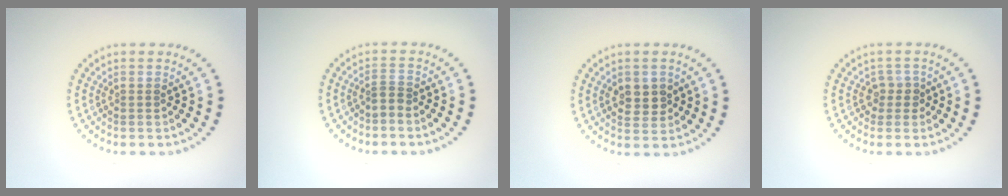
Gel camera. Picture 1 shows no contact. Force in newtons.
{"total": 1.1, "press": 0.6, "slide": 0.9}
{"total": 2.6, "press": 2.5, "slide": 0.6}
{"total": 1.6, "press": 1.3, "slide": 1.0}